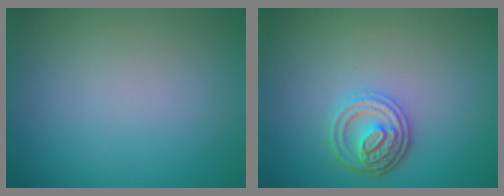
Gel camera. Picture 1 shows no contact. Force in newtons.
{"total": 3.6, "press": 3.2, "slide": 1.6}